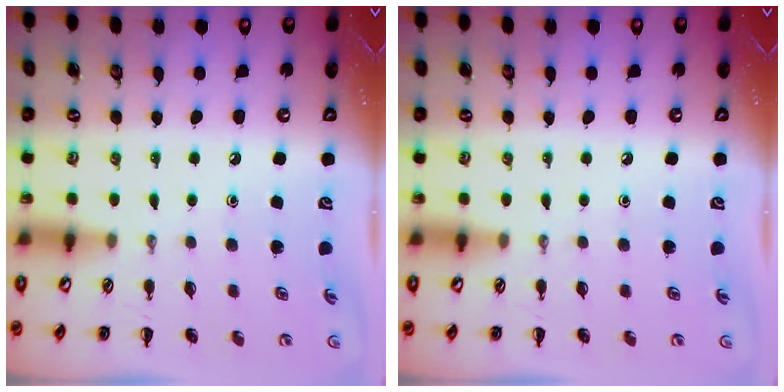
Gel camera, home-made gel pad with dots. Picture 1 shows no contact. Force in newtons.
{"total": 0.0}